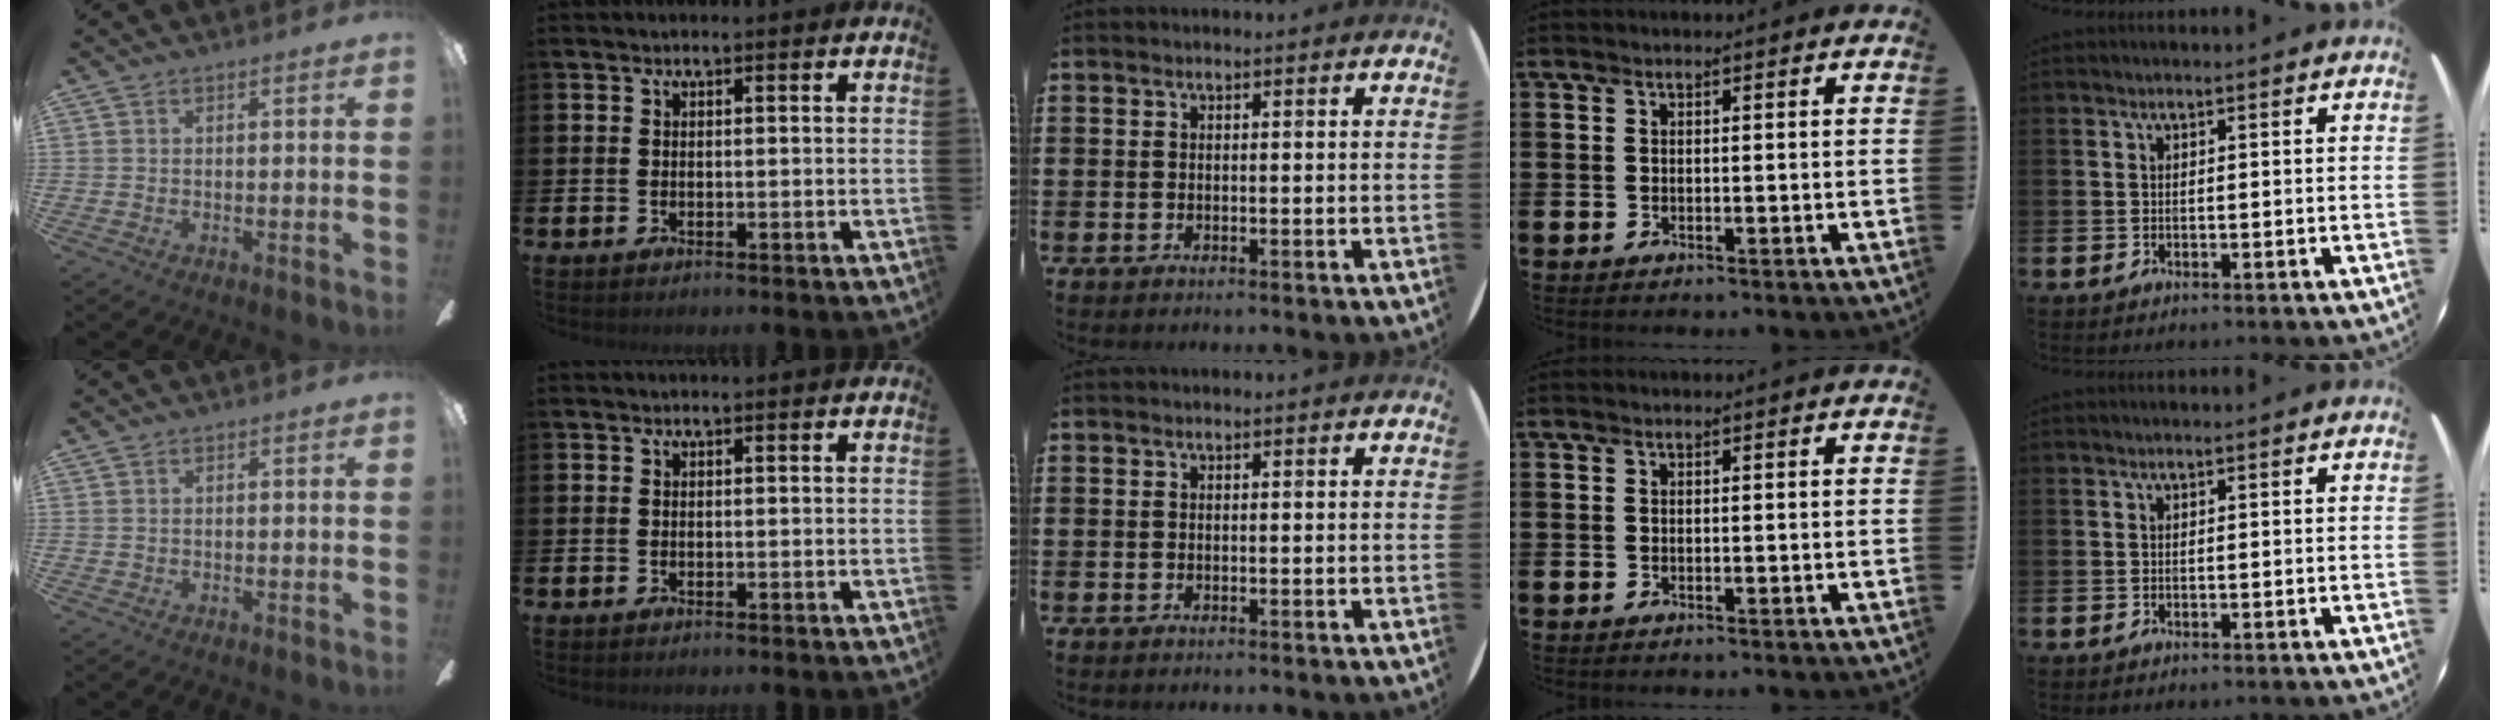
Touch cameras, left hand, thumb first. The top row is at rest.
{}